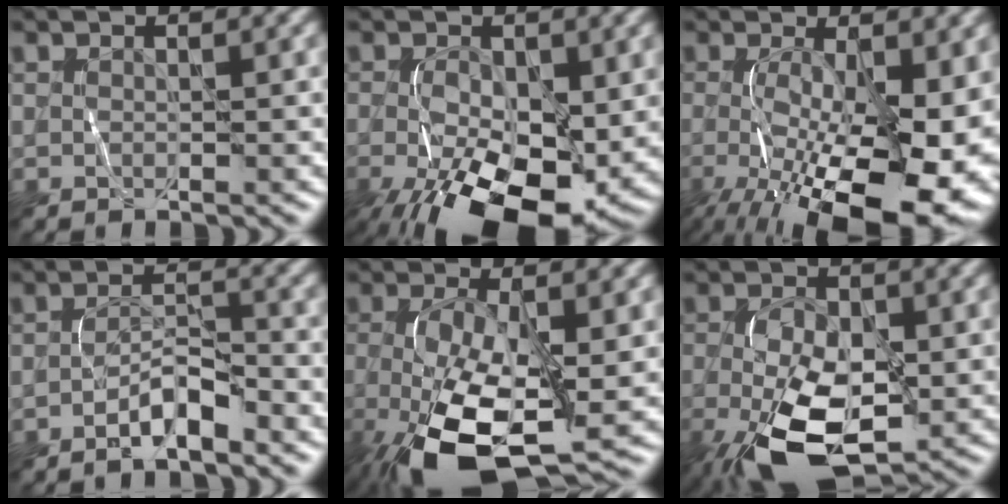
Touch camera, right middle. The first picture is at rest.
{"total": 14.6, "force": [-5.4, 7.3, 11.5], "torque": [-0.199, -0.035, -0.084]}
{"total": 15.3, "force": [-4.2, 6.3, 13.3], "torque": [-0.203, -0.044, -0.050]}
{"total": 2.8, "force": [-1.9, 0.6, 2.0], "torque": [-0.036, 0.012, -0.037]}
{"total": 11.1, "force": [-3.7, 4.6, 9.4], "torque": [-0.196, -0.028, -0.058]}
{"total": 10.0, "force": [-3.8, 4.8, 7.9], "torque": [-0.171, -0.023, -0.068]}